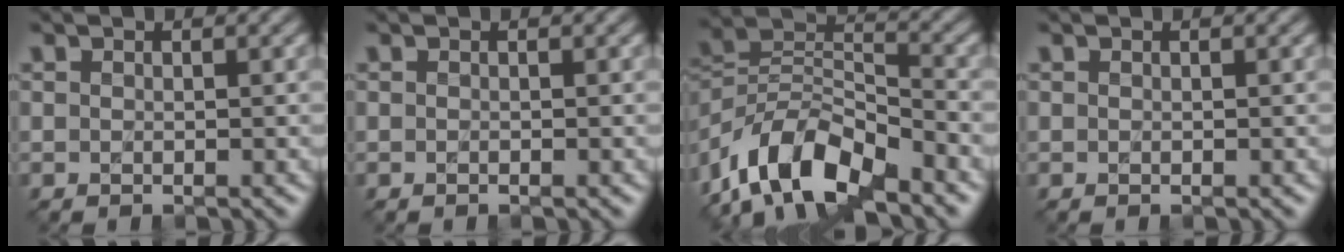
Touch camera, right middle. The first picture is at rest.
{"total": 0.0}
{"total": 10.2, "force": [-7.2, 4.1, 6.0], "torque": [-0.100, 0.004, -0.151]}
{"total": 0.0}